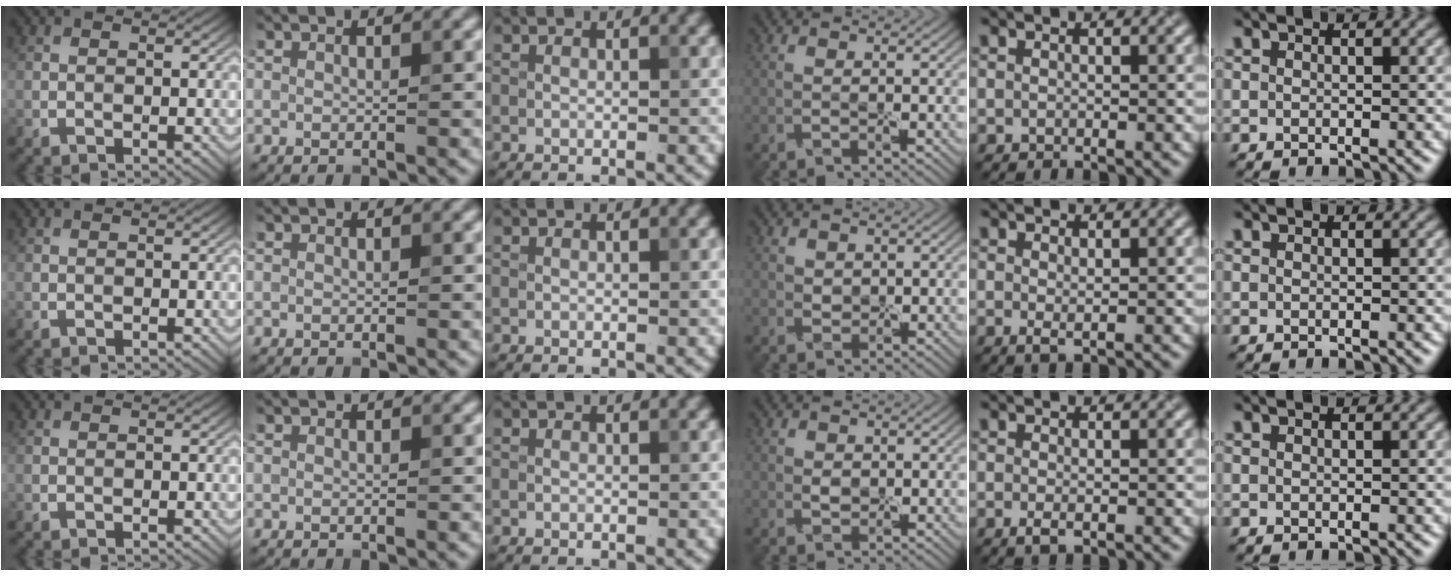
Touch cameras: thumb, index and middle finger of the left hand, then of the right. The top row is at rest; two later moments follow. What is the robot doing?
{"motion": "peel", "object": "small bumper sticker"}